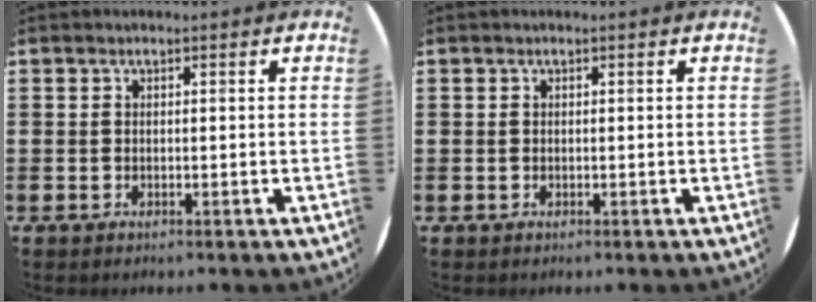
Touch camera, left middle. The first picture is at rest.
{"total": 0.0}